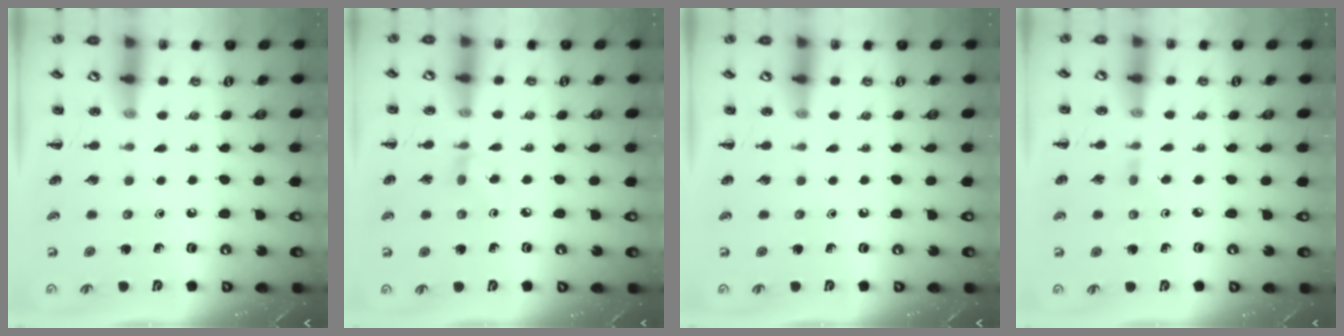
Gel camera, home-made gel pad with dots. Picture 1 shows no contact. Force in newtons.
{"total": 3.0, "press": 2.9, "slide": 0.8}
{"total": 0.0}
{"total": 2.5, "press": 2.3, "slide": 1.0}